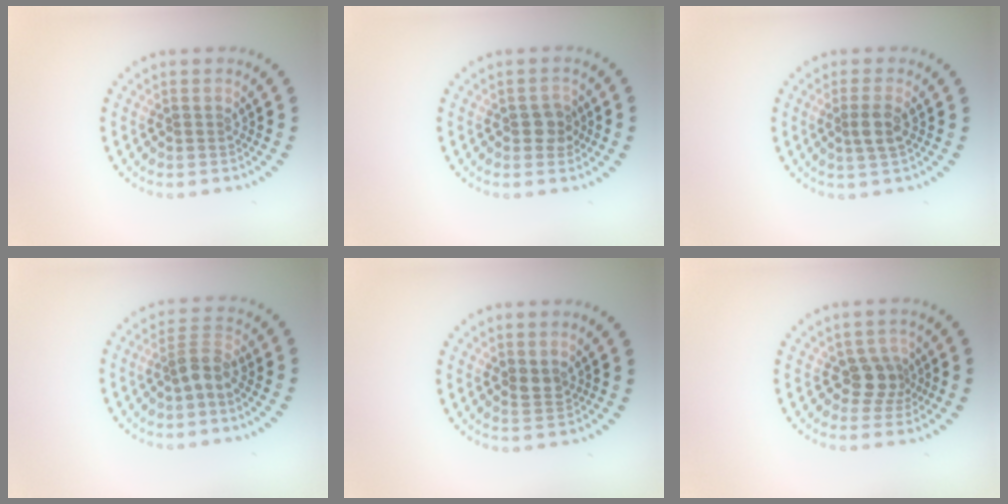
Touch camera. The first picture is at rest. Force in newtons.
{"total": 1.9, "press": 1.9, "slide": 0.4}
{"total": 2.0, "press": 1.7, "slide": 1.0}
{"total": 2.3, "press": 1.7, "slide": 1.5}
{"total": 1.4, "press": 1.3, "slide": 0.5}
{"total": 2.6, "press": 2.0, "slide": 1.6}